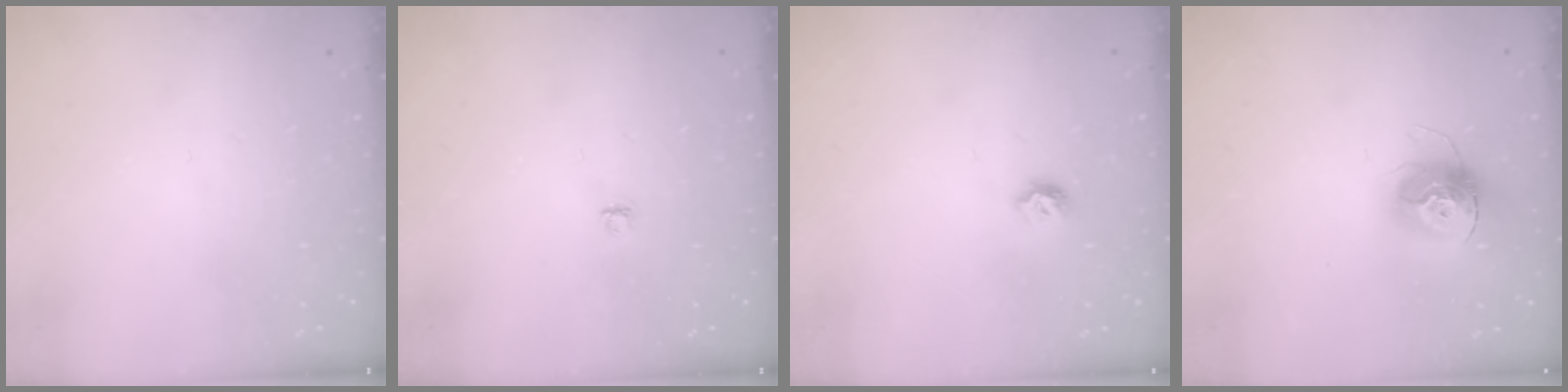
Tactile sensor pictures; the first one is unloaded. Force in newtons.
{"total": 3.8, "press": 3.8, "slide": 0.5}
{"total": 4.7, "press": 4.7, "slide": 0.7}
{"total": 13.6, "press": 13.5, "slide": 1.3}